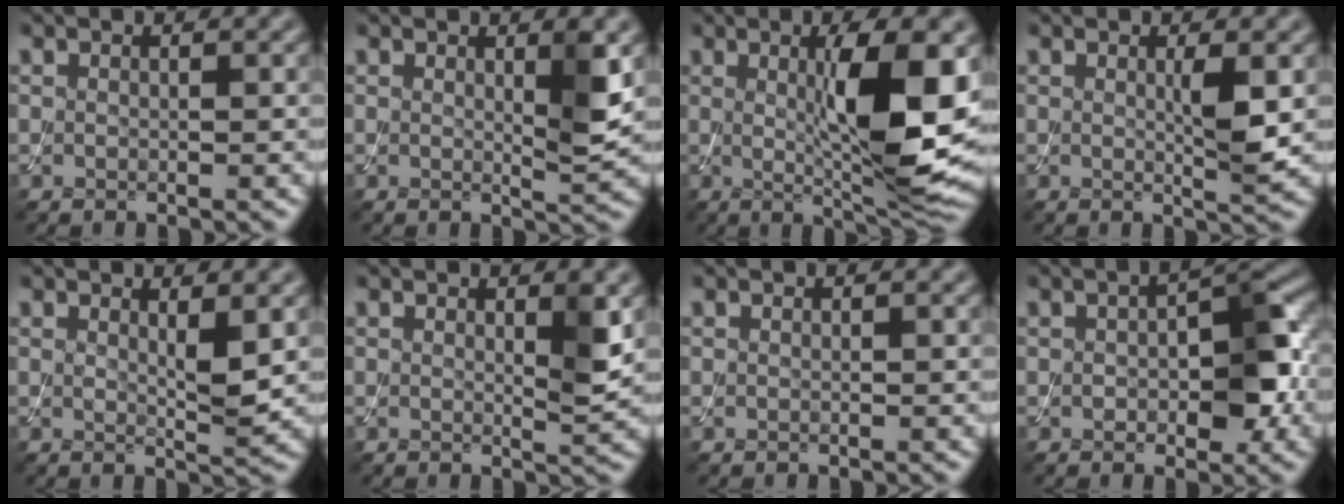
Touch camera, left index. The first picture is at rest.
{"total": 2.4, "force": [0.8, 0.3, 2.2], "torque": [-0.027, -0.007, 0.011]}
{"total": 9.5, "force": [0.8, 2.1, 9.2], "torque": [-0.134, -0.016, 0.022]}
{"total": 2.5, "force": [0.4, 0.3, 2.4], "torque": [-0.040, -0.004, 0.006]}
{"total": 2.2, "force": [1.0, 0.4, 2.0], "torque": [-0.032, -0.009, 0.018]}
{"total": 1.8, "force": [0.7, 0.2, 1.6], "torque": [-0.018, -0.006, 0.008]}
{"total": 0.0}
{"total": 5.7, "force": [-0.6, 2.9, 4.9], "torque": [-0.068, 0.006, -0.009]}